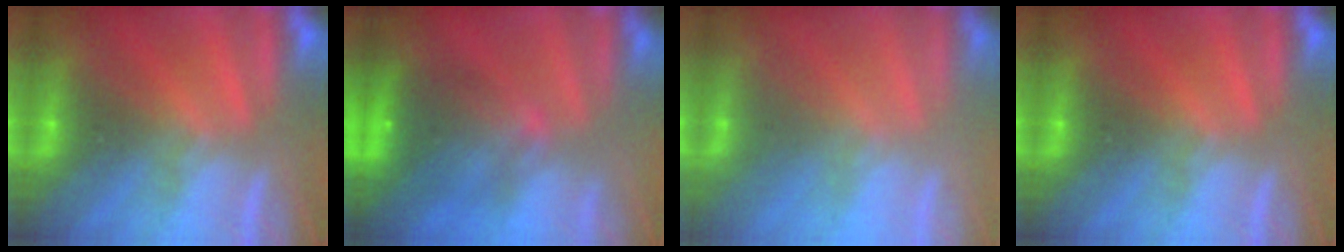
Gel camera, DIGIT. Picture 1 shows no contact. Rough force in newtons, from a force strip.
{"total": 7.6}
{"total": 2.2}
{"total": 0.0}